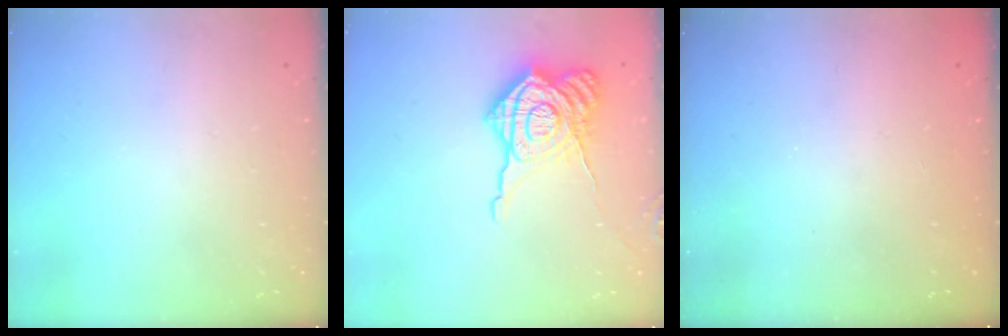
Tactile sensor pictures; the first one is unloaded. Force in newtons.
{"total": 17.6, "press": 17.5, "slide": 1.3}
{"total": 2.3, "press": 2.2, "slide": 0.8}